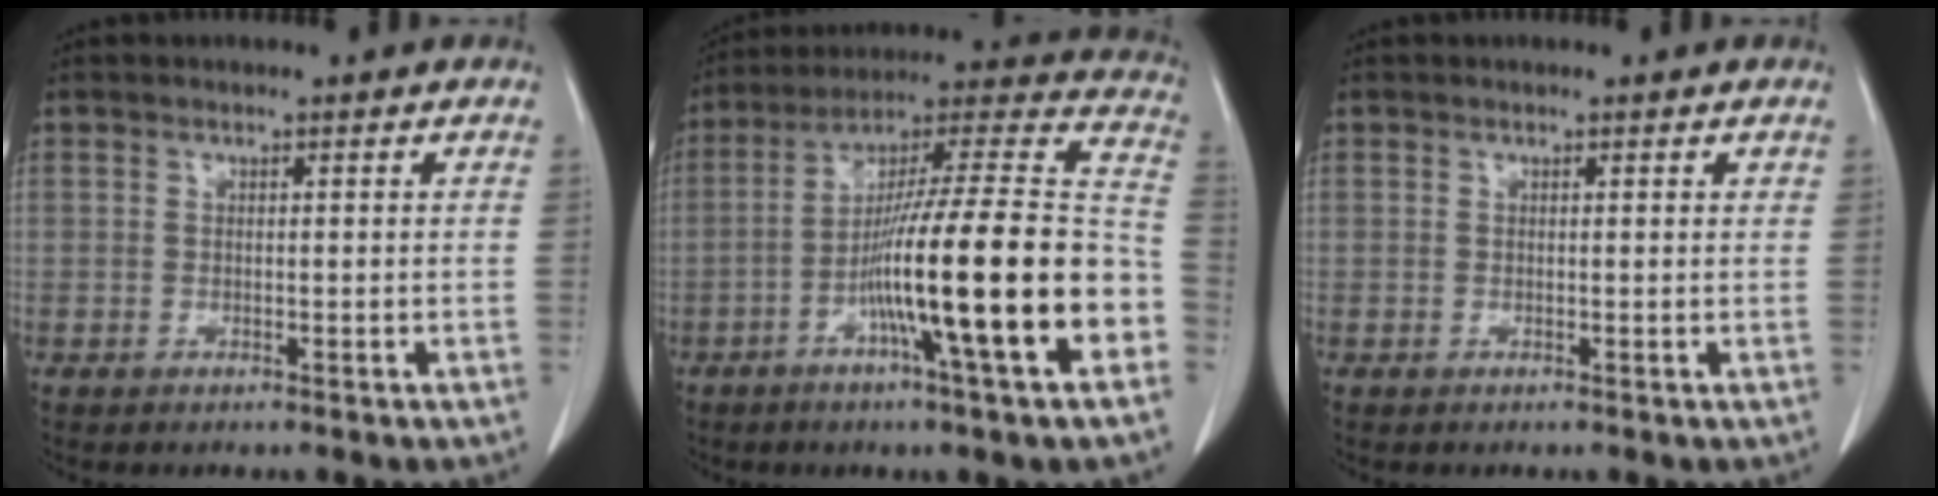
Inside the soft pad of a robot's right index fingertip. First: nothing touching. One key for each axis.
{"total": 24.0, "fx": -7.4, "fy": 0.4, "fz": 22.8, "tx": -0.308, "ty": -0.002, "tz": -0.127}
{"total": 0.0}